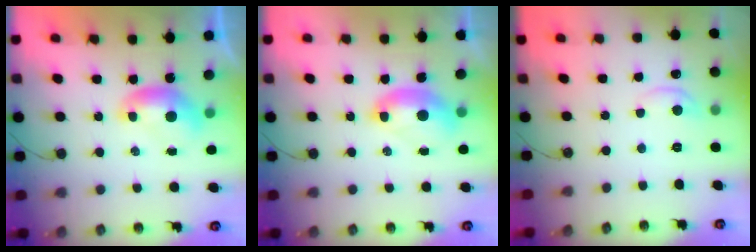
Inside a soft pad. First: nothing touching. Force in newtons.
{"total": 2.5, "press": 2.4, "slide": 0.6}
{"total": 0.0}